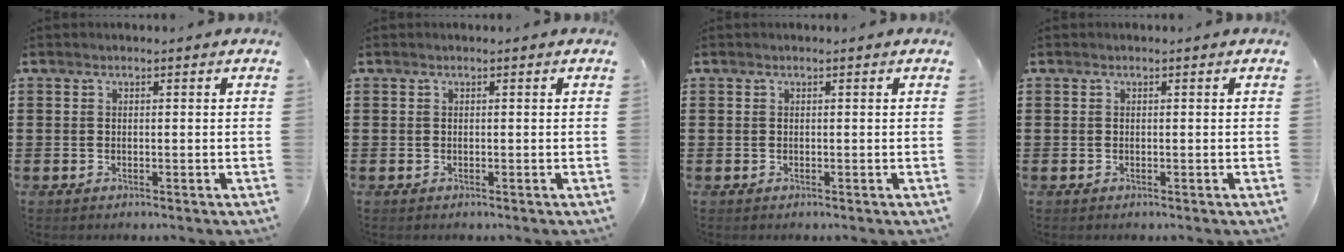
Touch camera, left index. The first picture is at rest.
{"total": 0.0}
{"total": 0.0}
{"total": 0.0}